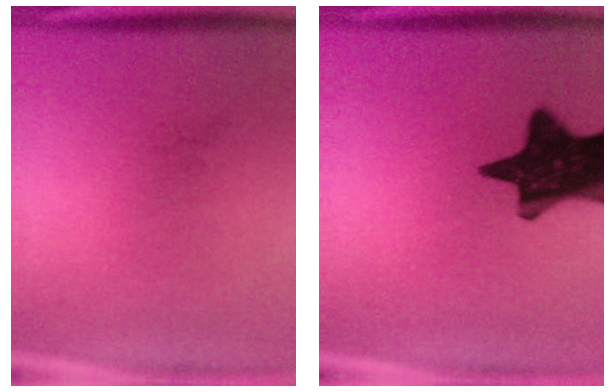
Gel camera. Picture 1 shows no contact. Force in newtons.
{"total": 15.6}